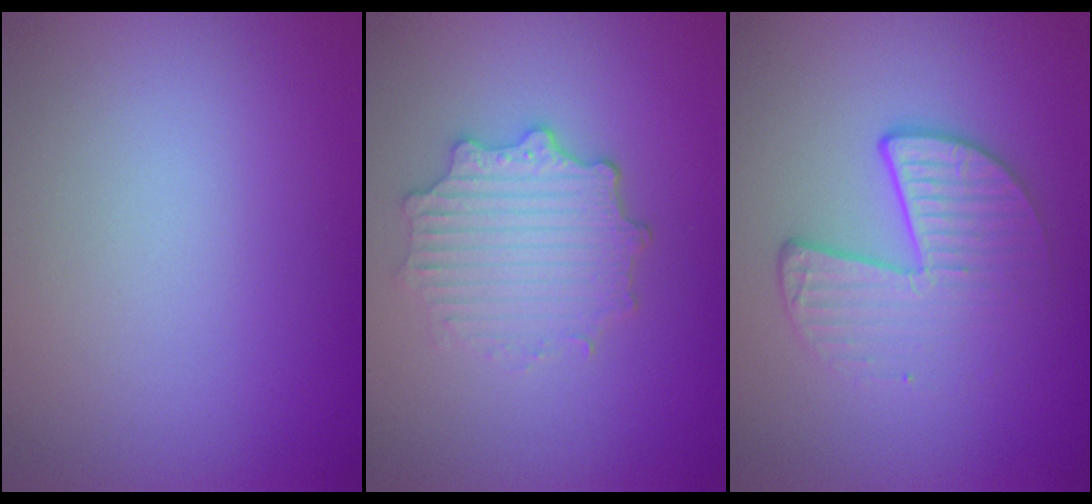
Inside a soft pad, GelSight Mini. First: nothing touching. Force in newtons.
{"total": 4.0, "press": 3.5, "slide": 1.8}
{"total": 4.4, "press": 2.8, "slide": 3.4}